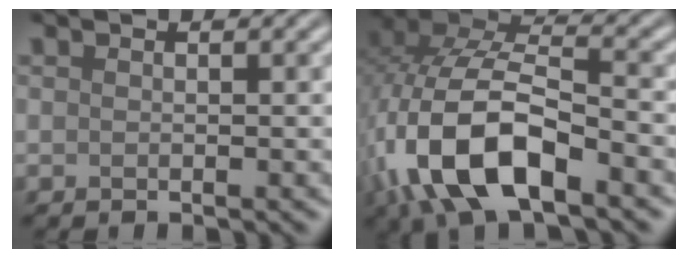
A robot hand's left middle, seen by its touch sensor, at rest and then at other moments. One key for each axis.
{"total": 12.1, "fx": -5.3, "fy": 5.2, "fz": 9.6, "tx": -0.196, "ty": 0.007, "tz": -0.105}